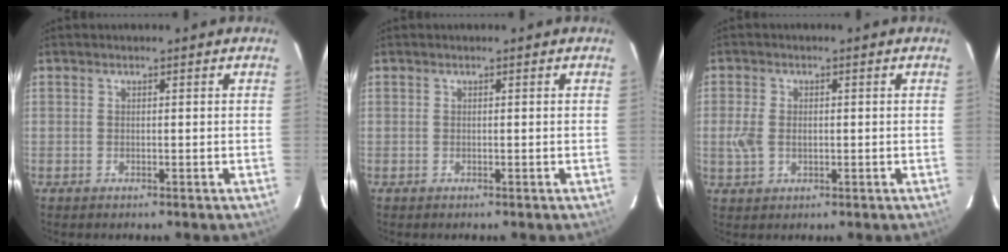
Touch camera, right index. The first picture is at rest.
{"total": 0.0}
{"total": 4.2, "force": [-0.1, 3.0, 2.9], "torque": [-0.067, 0.003, 0.001]}